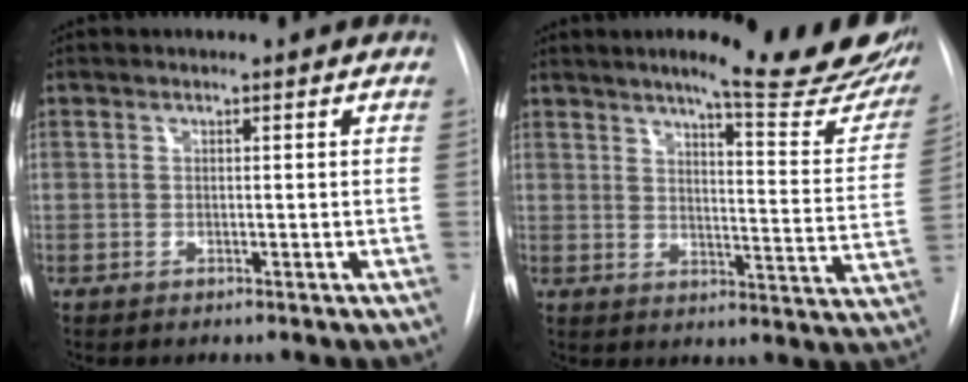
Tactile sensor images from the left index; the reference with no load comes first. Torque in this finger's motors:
{"motor_torque": [1.01, -1.12, 0.43, 0.07]}